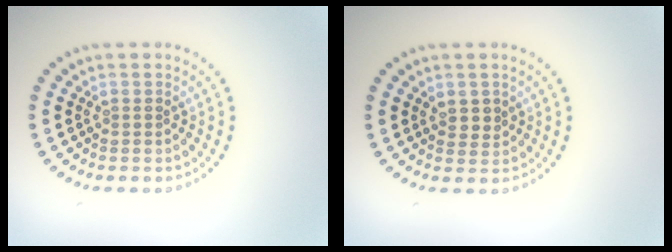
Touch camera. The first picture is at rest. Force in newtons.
{"total": 1.4, "press": 1.2, "slide": 0.6}